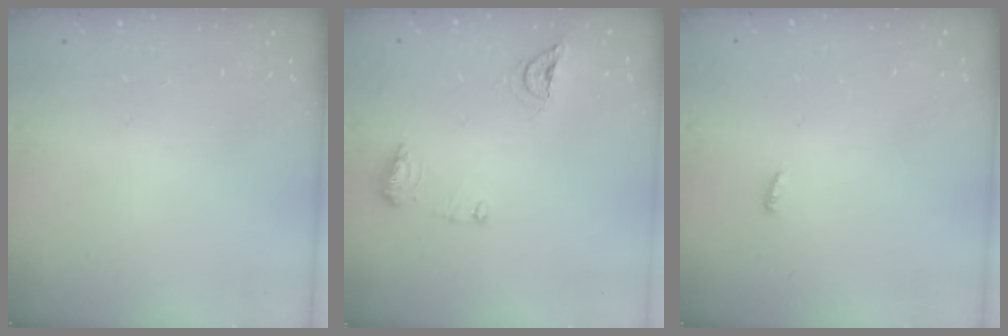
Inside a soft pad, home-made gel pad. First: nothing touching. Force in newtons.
{"total": 8.5, "press": 8.5, "slide": 0.1}
{"total": 3.0, "press": 2.9, "slide": 0.8}